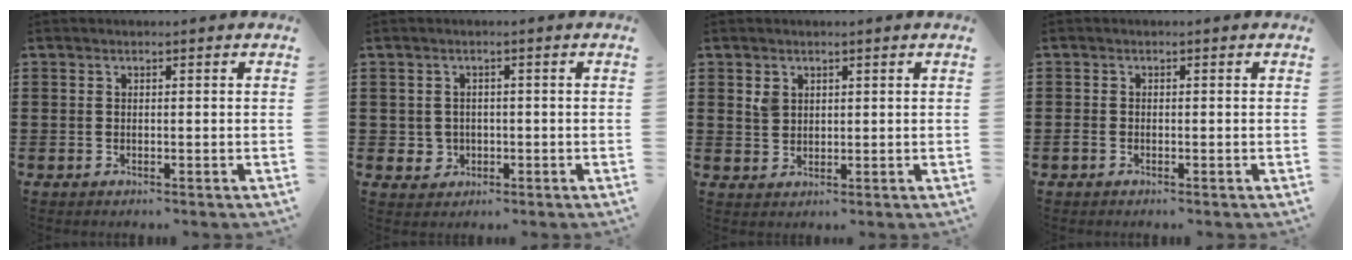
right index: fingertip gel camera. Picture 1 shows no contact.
{"total": 2.0, "force": [-0.3, 2.0, 0.2], "torque": [-0.013, 0.006, -0.010]}
{"total": 2.3, "force": [1.1, 1.6, 1.1], "torque": [-0.027, 0.006, 0.021]}
{"total": 0.7, "force": [-0.5, 0.4, 0.3], "torque": [-0.006, -0.001, -0.010]}